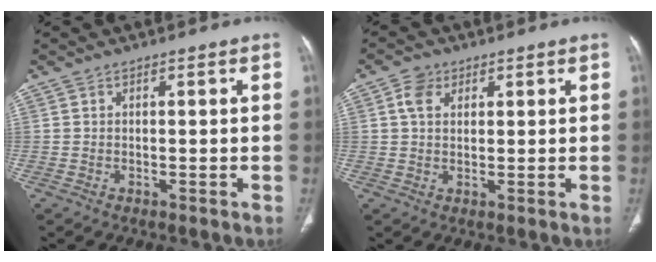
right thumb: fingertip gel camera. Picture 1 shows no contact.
{"total": 4.0, "force": [1.6, 2.9, 2.2], "torque": [-0.028, -0.001, 0.030]}